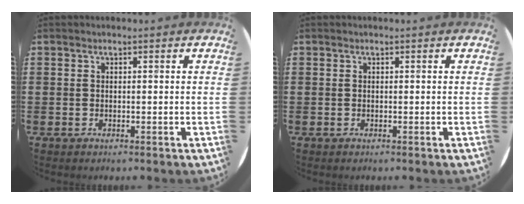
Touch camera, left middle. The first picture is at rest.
{"total": 0.0}